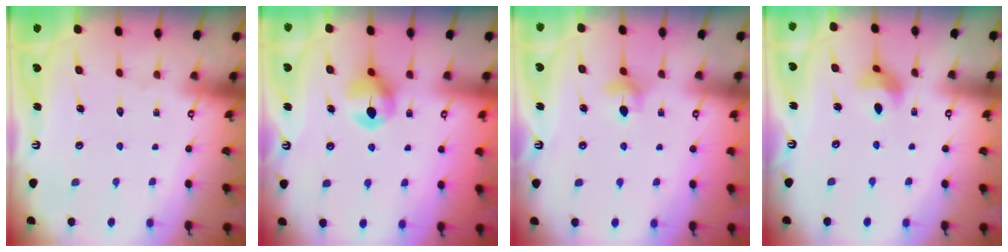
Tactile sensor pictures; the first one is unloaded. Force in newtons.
{"total": 7.3, "press": 7.3, "slide": 0.4}
{"total": 5.0, "press": 4.9, "slide": 0.9}
{"total": 5.7, "press": 5.7, "slide": 0.6}